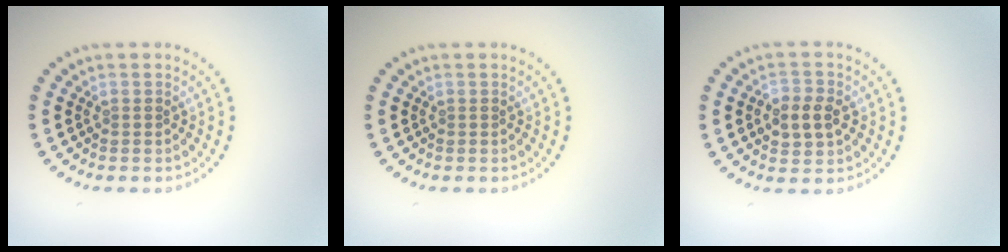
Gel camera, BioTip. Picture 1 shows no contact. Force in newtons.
{"total": 0.0}
{"total": 2.9, "press": 2.9, "slide": 0.3}